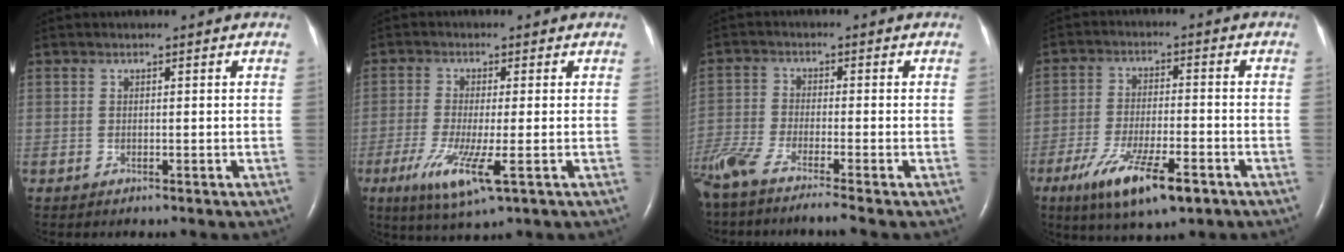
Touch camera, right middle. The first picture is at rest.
{"total": 7.9, "force": [-3.2, 0.7, 7.2], "torque": [-0.148, -0.026, -0.055]}
{"total": 9.8, "force": [-8.0, -0.4, 5.6], "torque": [-0.108, -0.028, -0.141]}
{"total": 11.4, "force": [-6.5, 2.6, 9.0], "torque": [-0.166, -0.022, -0.105]}